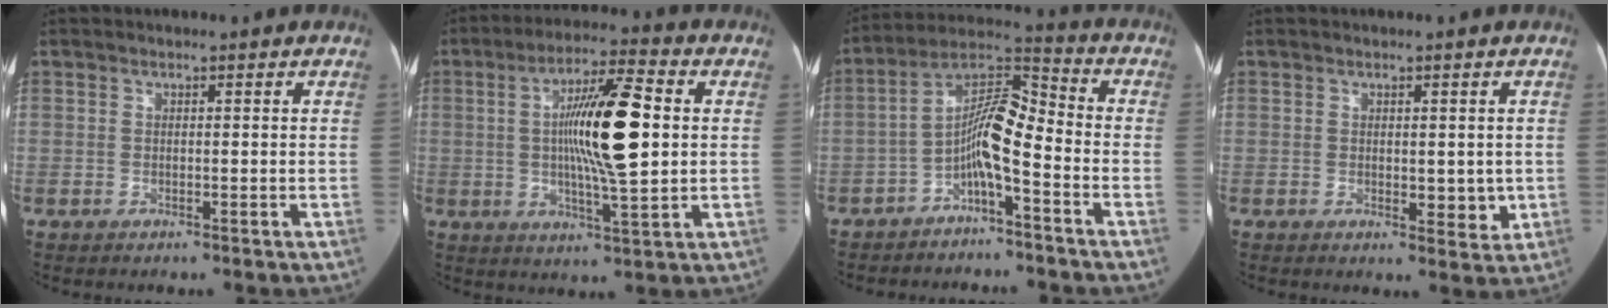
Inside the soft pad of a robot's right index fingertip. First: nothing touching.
{"total": 14.2, "force": [1.3, 1.8, 14.0], "torque": [-0.242, 0.009, 0.018]}
{"total": 8.6, "force": [-3.6, 1.7, 7.7], "torque": [-0.138, 0.037, -0.067]}
{"total": 3.7, "force": [-0.2, 1.9, 3.2], "torque": [-0.036, -0.007, 0.002]}